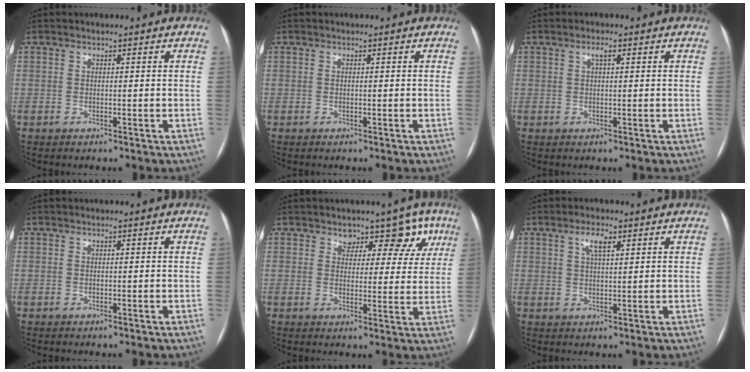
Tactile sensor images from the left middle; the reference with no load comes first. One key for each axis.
{"total": 0.0}
{"total": 1.4, "fx": 0.6, "fy": 0.3, "fz": 1.2, "tx": -0.023, "ty": 0.006, "tz": 0.009}
{"total": 0.0}
{"total": 7.5, "fx": 5.3, "fy": 4.7, "fz": 2.5, "tx": -0.004, "ty": 0.004, "tz": 0.049}
{"total": 3.2, "fx": 1.7, "fy": 0.9, "fz": 2.6, "tx": -0.051, "ty": 0.005, "tz": 0.031}